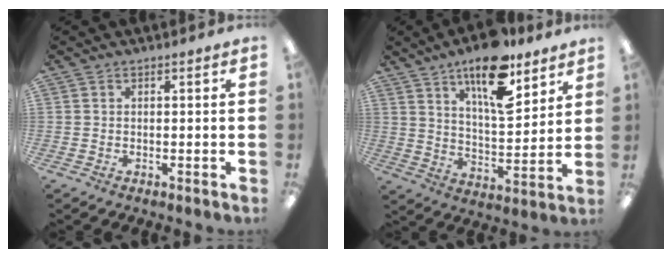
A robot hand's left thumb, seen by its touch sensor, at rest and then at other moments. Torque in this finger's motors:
{"motor_torque": [0.30, 0.64, 1.48, -1.29, 0.13]}